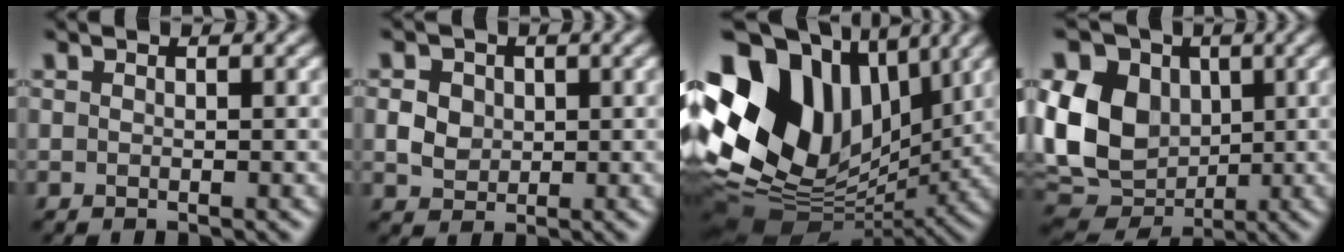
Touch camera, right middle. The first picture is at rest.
{"total": 2.3, "force": [0.6, 2.0, 0.9], "torque": [-0.025, 0.004, 0.007]}
{"total": 17.0, "force": [3.5, 12.6, 10.9], "torque": [-0.226, 0.009, 0.081]}
{"total": 12.3, "force": [1.4, 9.7, 7.4], "torque": [-0.171, 0.008, 0.019]}